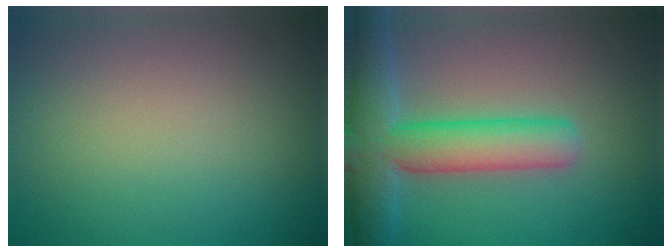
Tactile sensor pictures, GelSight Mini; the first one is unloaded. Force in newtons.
{"total": 7.7, "press": 7.7, "slide": 0.4}